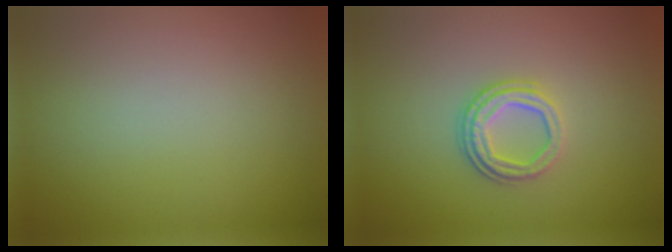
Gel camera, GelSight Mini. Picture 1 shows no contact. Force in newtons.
{"total": 3.1, "press": 2.5, "slide": 1.9}